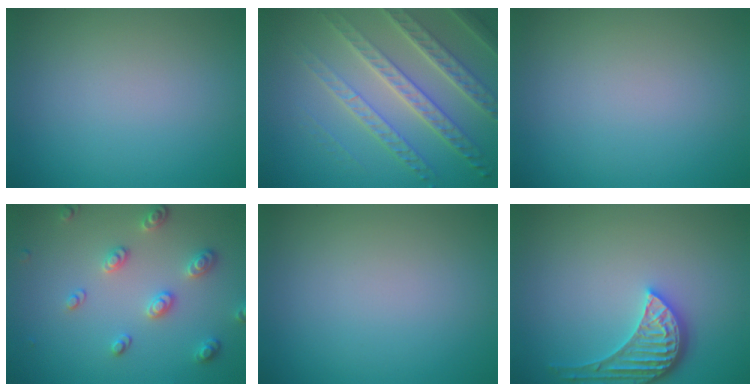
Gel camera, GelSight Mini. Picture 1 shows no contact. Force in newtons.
{"total": 7.2, "press": 5.1, "slide": 5.1}
{"total": 0.0}
{"total": 2.9, "press": 2.7, "slide": 1.0}
{"total": 0.0}
{"total": 4.0, "press": 3.6, "slide": 1.8}